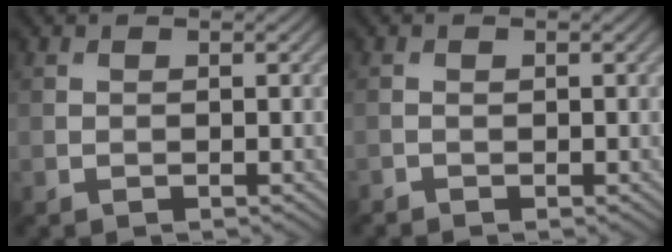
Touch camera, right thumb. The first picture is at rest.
{"total": 0.6, "force": [-0.5, 0.2, 0.0], "torque": [-0.002, -0.003, -0.011]}